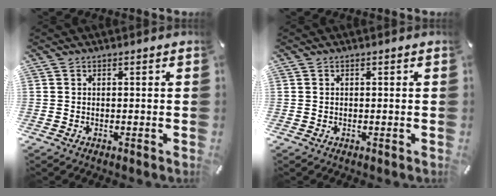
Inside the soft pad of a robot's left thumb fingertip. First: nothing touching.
{"total": 0.0}